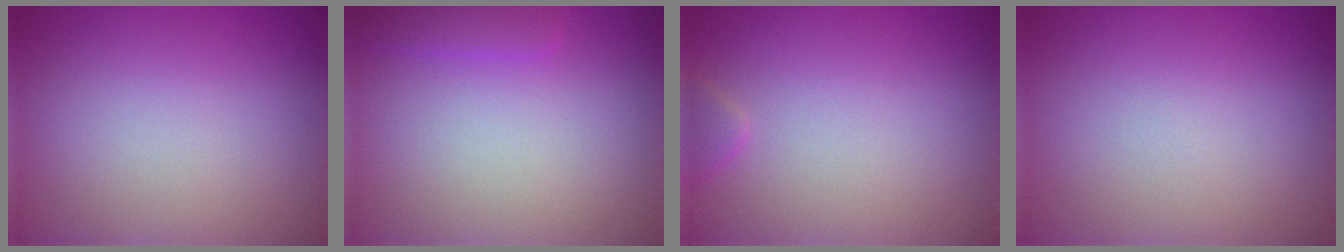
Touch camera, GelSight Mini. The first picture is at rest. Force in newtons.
{"total": 1.4, "press": 1.4, "slide": 0.1}
{"total": 1.0, "press": 1.0, "slide": 0.1}
{"total": 0.0}